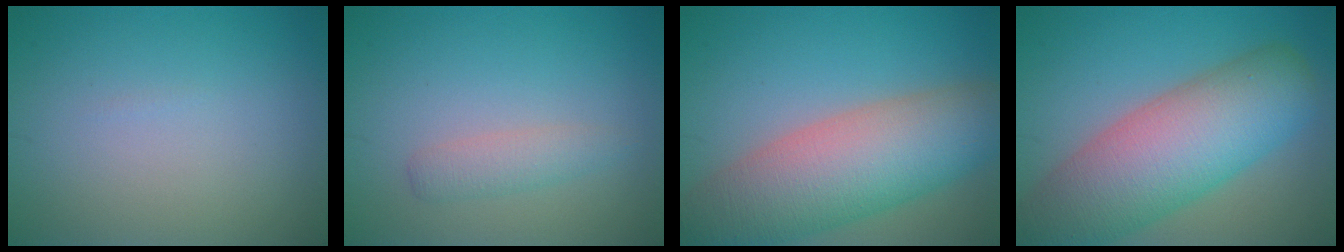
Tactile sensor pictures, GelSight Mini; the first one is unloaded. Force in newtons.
{"total": 1.8, "press": 1.8, "slide": 0.0}
{"total": 10.5, "press": 10.4, "slide": 0.7}
{"total": 10.9, "press": 10.9, "slide": 0.8}